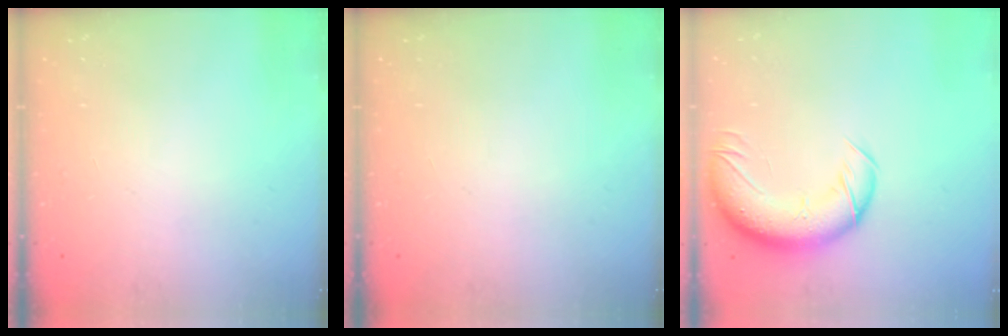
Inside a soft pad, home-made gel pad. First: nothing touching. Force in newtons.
{"total": 0.0}
{"total": 13.3, "press": 12.8, "slide": 3.6}